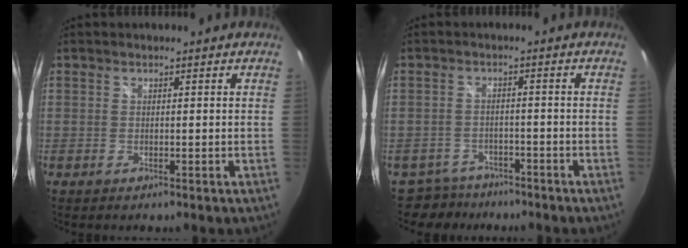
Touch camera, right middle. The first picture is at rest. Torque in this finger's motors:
{"motor_torque": [-0.22, -0.34, -0.13, -0.04]}